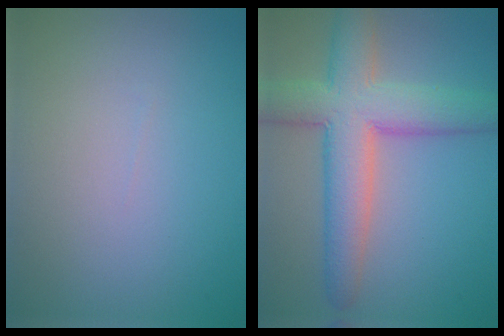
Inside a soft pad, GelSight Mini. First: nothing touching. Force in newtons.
{"total": 8.1, "press": 8.1, "slide": 0.3}